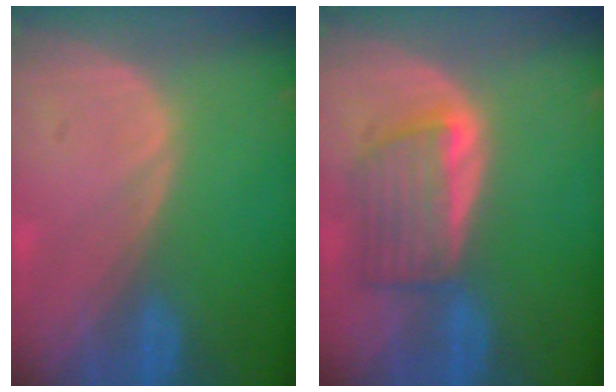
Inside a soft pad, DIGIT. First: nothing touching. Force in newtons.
{"total": 6.0, "press": 6.0, "slide": 0.7}